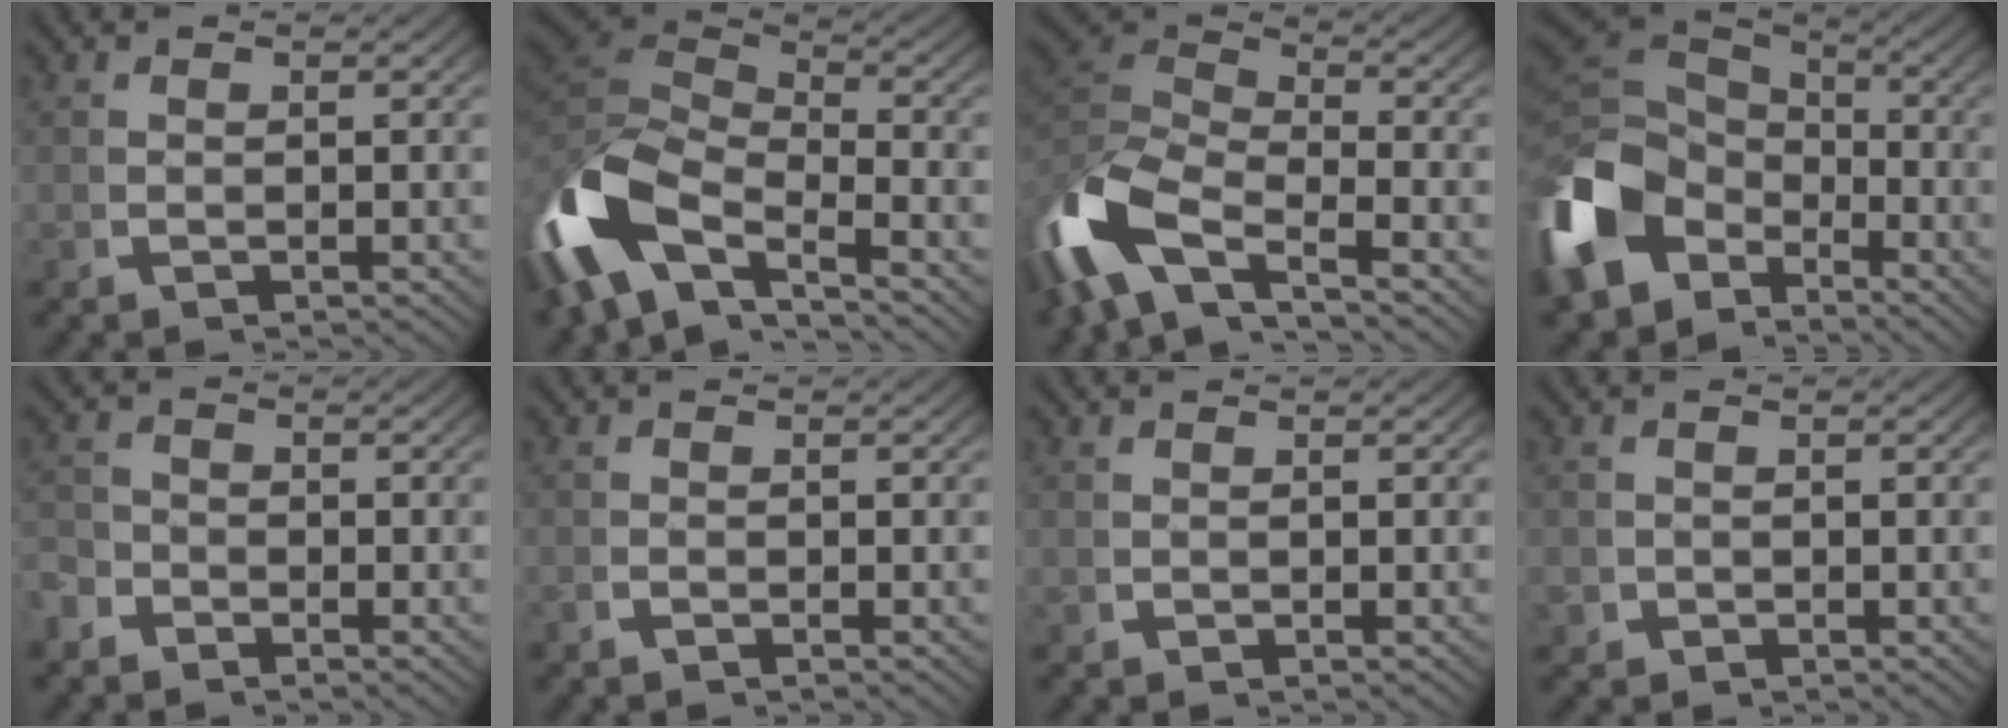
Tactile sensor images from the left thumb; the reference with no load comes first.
{"total": 12.2, "force": [-1.6, 8.2, 8.8], "torque": [-0.222, -0.028, -0.023]}
{"total": 11.0, "force": [-2.3, 7.5, 7.7], "torque": [-0.195, -0.027, -0.036]}
{"total": 13.2, "force": [-2.1, 9.5, 9.0], "torque": [-0.202, -0.030, -0.023]}
{"total": 2.1, "force": [-1.5, 1.5, 0.3], "torque": [-0.004, -0.008, -0.032]}
{"total": 0.6, "force": [-0.5, 0.2, 0.1], "torque": [-0.001, -0.002, -0.013]}
{"total": 0.0}
{"total": 1.2, "force": [-0.5, 1.1, 0.1], "torque": [-0.003, -0.010, -0.006]}